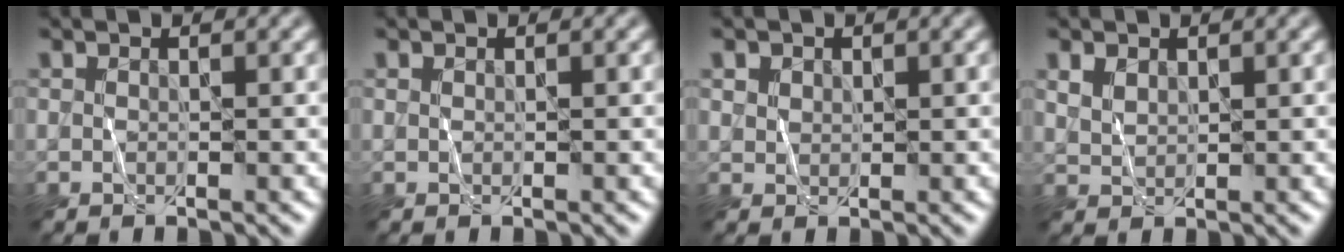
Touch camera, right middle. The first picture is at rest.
{"total": 0.0}
{"total": 1.8, "force": [1.2, 1.3, 0.6], "torque": [-0.016, 0.000, 0.026]}
{"total": 1.5, "force": [1.0, 0.9, 0.7], "torque": [-0.015, 0.002, 0.024]}